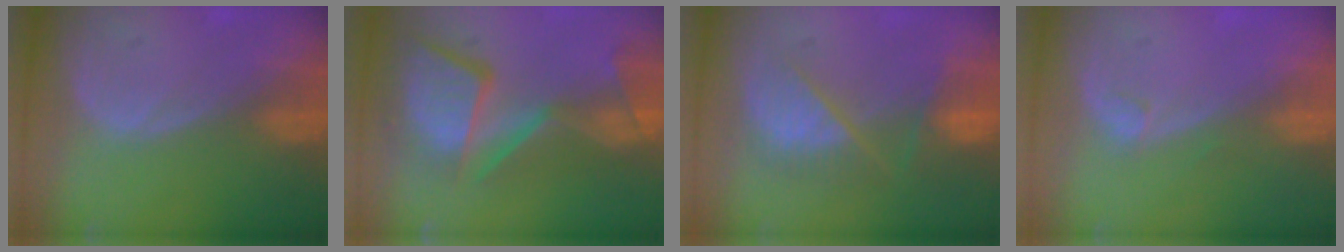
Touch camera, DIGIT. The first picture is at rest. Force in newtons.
{"total": 13.7, "press": 11.2, "slide": 8.0}
{"total": 9.0, "press": 7.7, "slide": 4.6}
{"total": 1.3, "press": 1.1, "slide": 0.5}